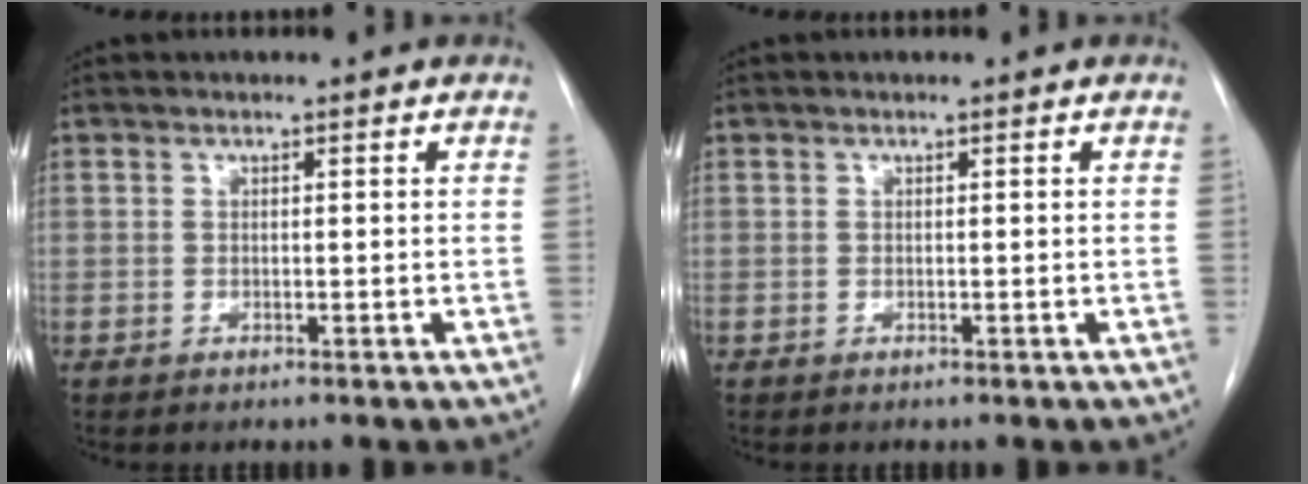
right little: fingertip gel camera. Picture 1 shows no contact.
{"total": 0.0}